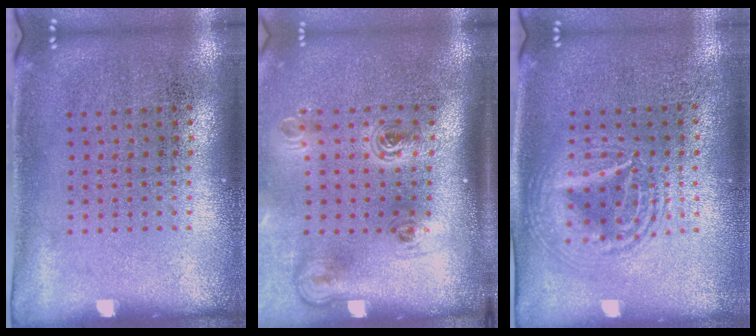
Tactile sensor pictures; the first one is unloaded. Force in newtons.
{"total": 2.2, "press": 1.4, "slide": 1.7}
{"total": 2.2, "press": 2.2, "slide": 0.2}